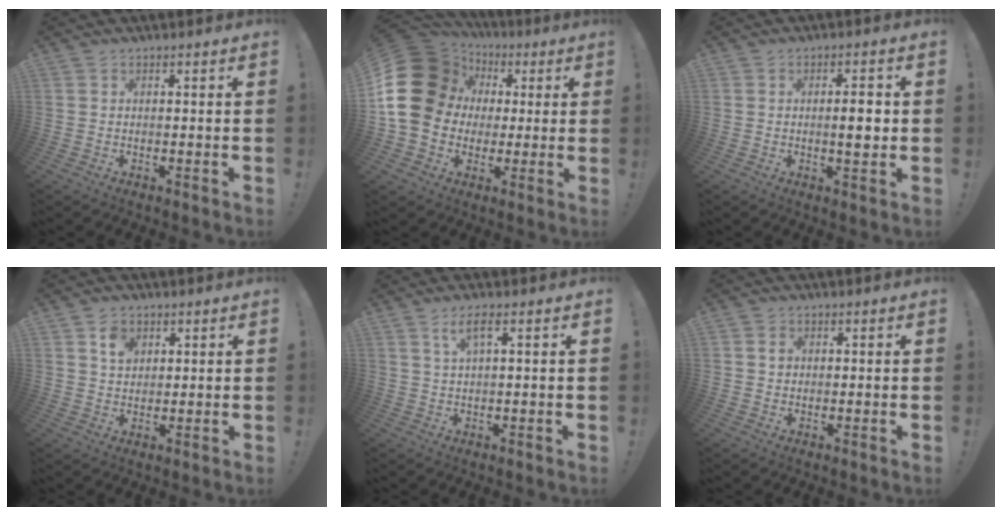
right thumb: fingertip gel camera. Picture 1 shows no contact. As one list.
[{"total": 21.6, "force": [2.5, 18.0, 11.8], "torque": [-0.212, -0.005, 0.076]}, {"total": 5.0, "force": [-0.3, 1.4, 4.8], "torque": [-0.065, -0.001, -0.013]}, {"total": 4.6, "force": [2.2, 3.5, 1.9], "torque": [-0.020, -0.005, 0.038]}, {"total": 4.2, "force": [1.8, 0.6, 3.7], "torque": [-0.069, 0.000, 0.027]}, {"total": 1.5, "force": [0.2, 1.4, 0.6], "torque": [-0.009, 0.003, 0.002]}]